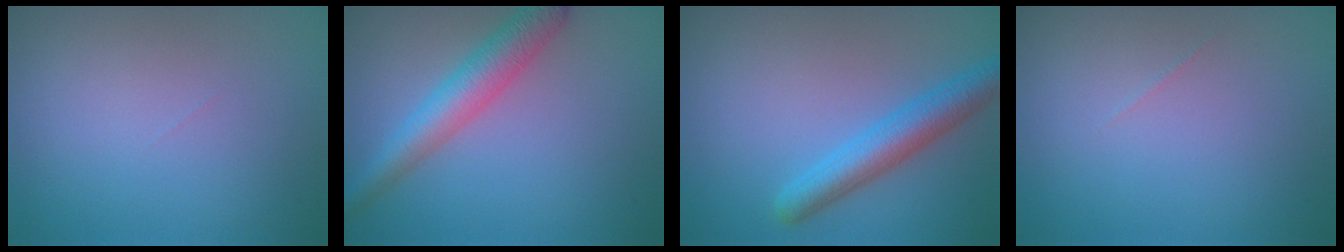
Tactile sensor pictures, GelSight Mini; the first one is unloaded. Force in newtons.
{"total": 4.5, "press": 4.5, "slide": 0.2}
{"total": 4.1, "press": 4.1, "slide": 0.1}
{"total": 0.0}